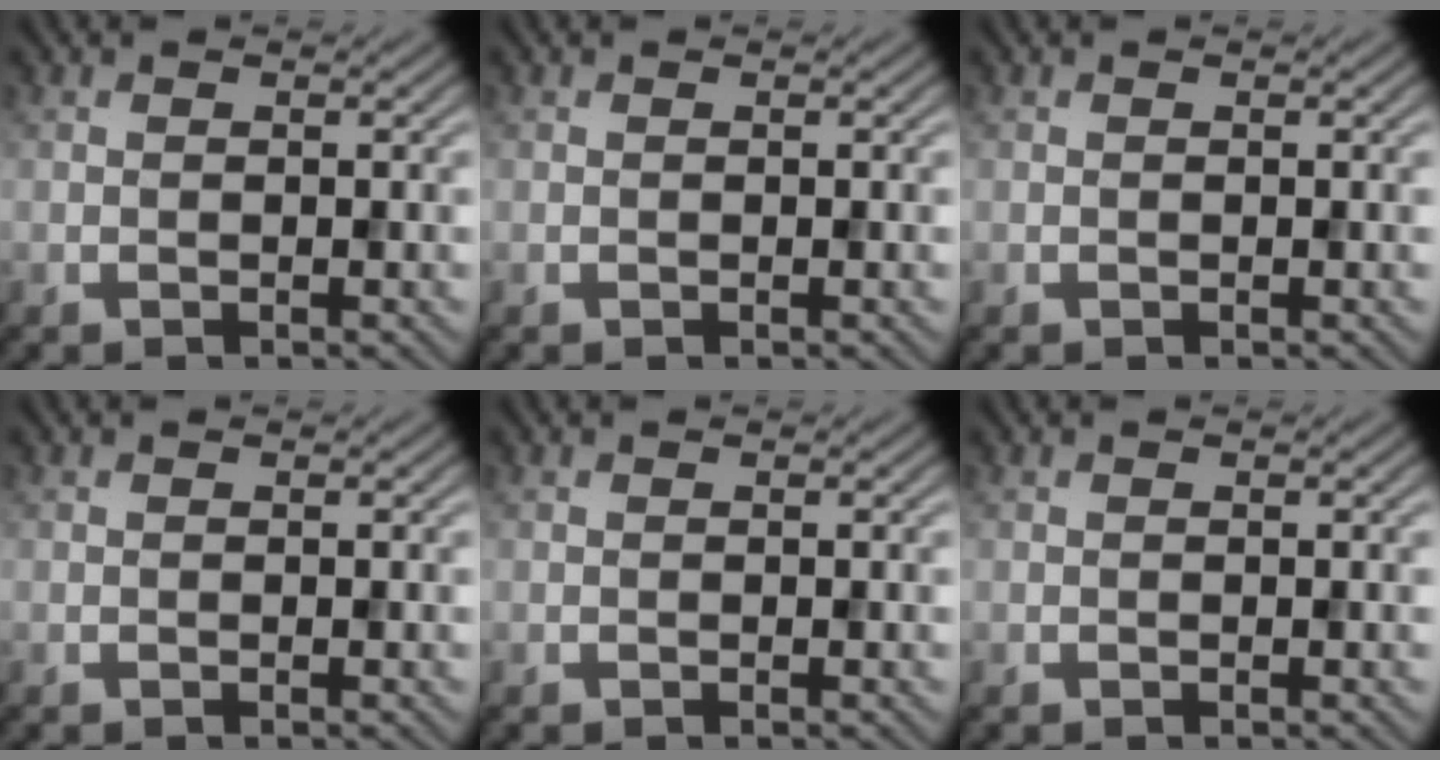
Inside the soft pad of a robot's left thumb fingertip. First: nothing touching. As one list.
[{"total": 0.0}, {"total": 0.0}, {"total": 0.0}, {"total": 0.0}, {"total": 0.0}]